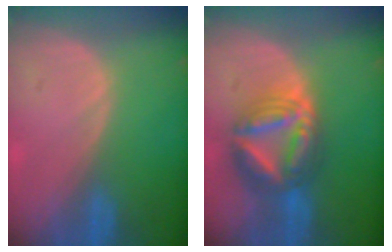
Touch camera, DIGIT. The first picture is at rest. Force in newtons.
{"total": 9.0, "press": 9.0, "slide": 0.9}